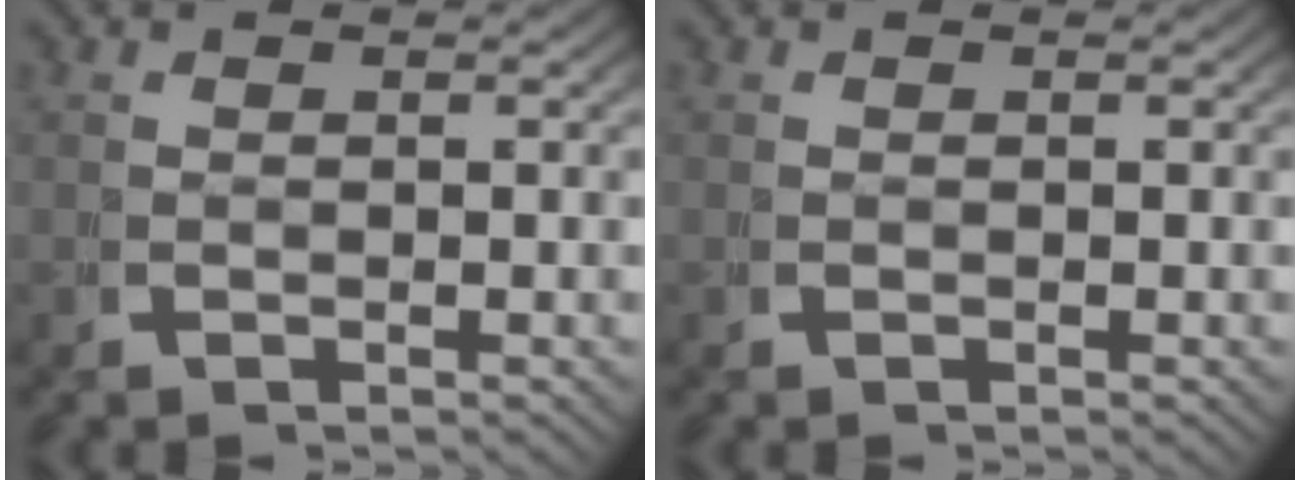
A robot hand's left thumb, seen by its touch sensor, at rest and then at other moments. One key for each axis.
{"total": 0.0}